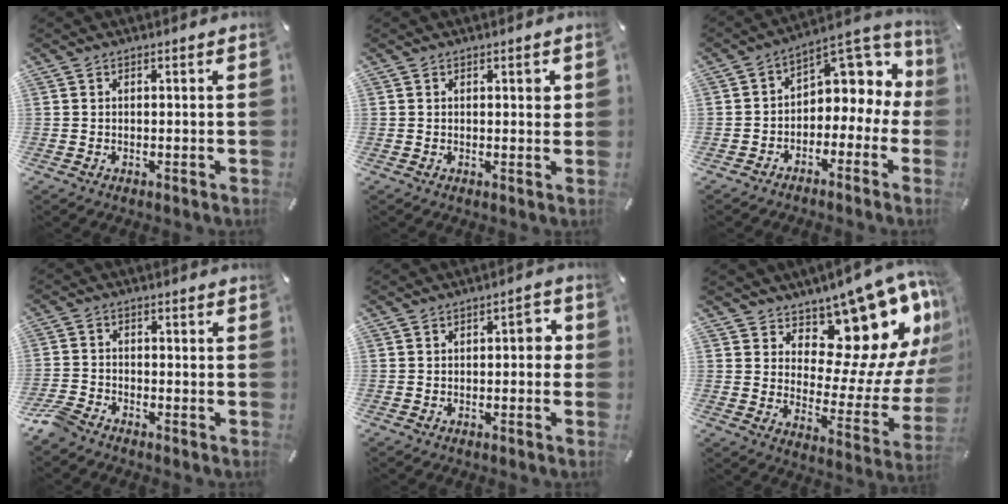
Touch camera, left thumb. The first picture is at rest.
{"total": 1.7, "force": [0.6, 0.8, 1.4], "torque": [-0.004, -0.006, 0.005]}
{"total": 7.3, "force": [2.6, 5.5, 4.0], "torque": [-0.049, -0.032, 0.045]}
{"total": 4.4, "force": [-3.7, 1.8, 1.6], "torque": [-0.056, 0.009, -0.078]}
{"total": 3.8, "force": [-0.7, 2.0, 3.2], "torque": [-0.044, 0.009, -0.021]}
{"total": 13.8, "force": [9.2, 7.7, 6.7], "torque": [-0.068, -0.111, 0.151]}